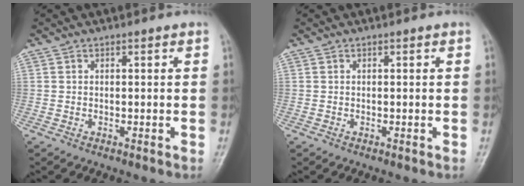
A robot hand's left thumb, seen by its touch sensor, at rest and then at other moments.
{"total": 0.0}